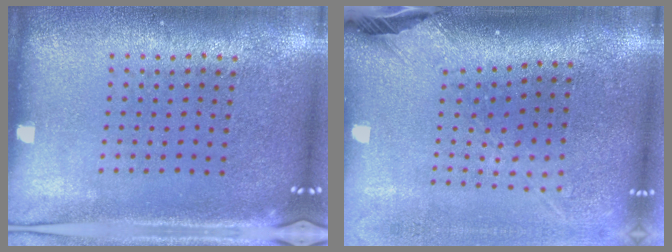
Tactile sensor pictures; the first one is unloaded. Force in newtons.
{"total": 2.6, "press": 1.8, "slide": 1.8}